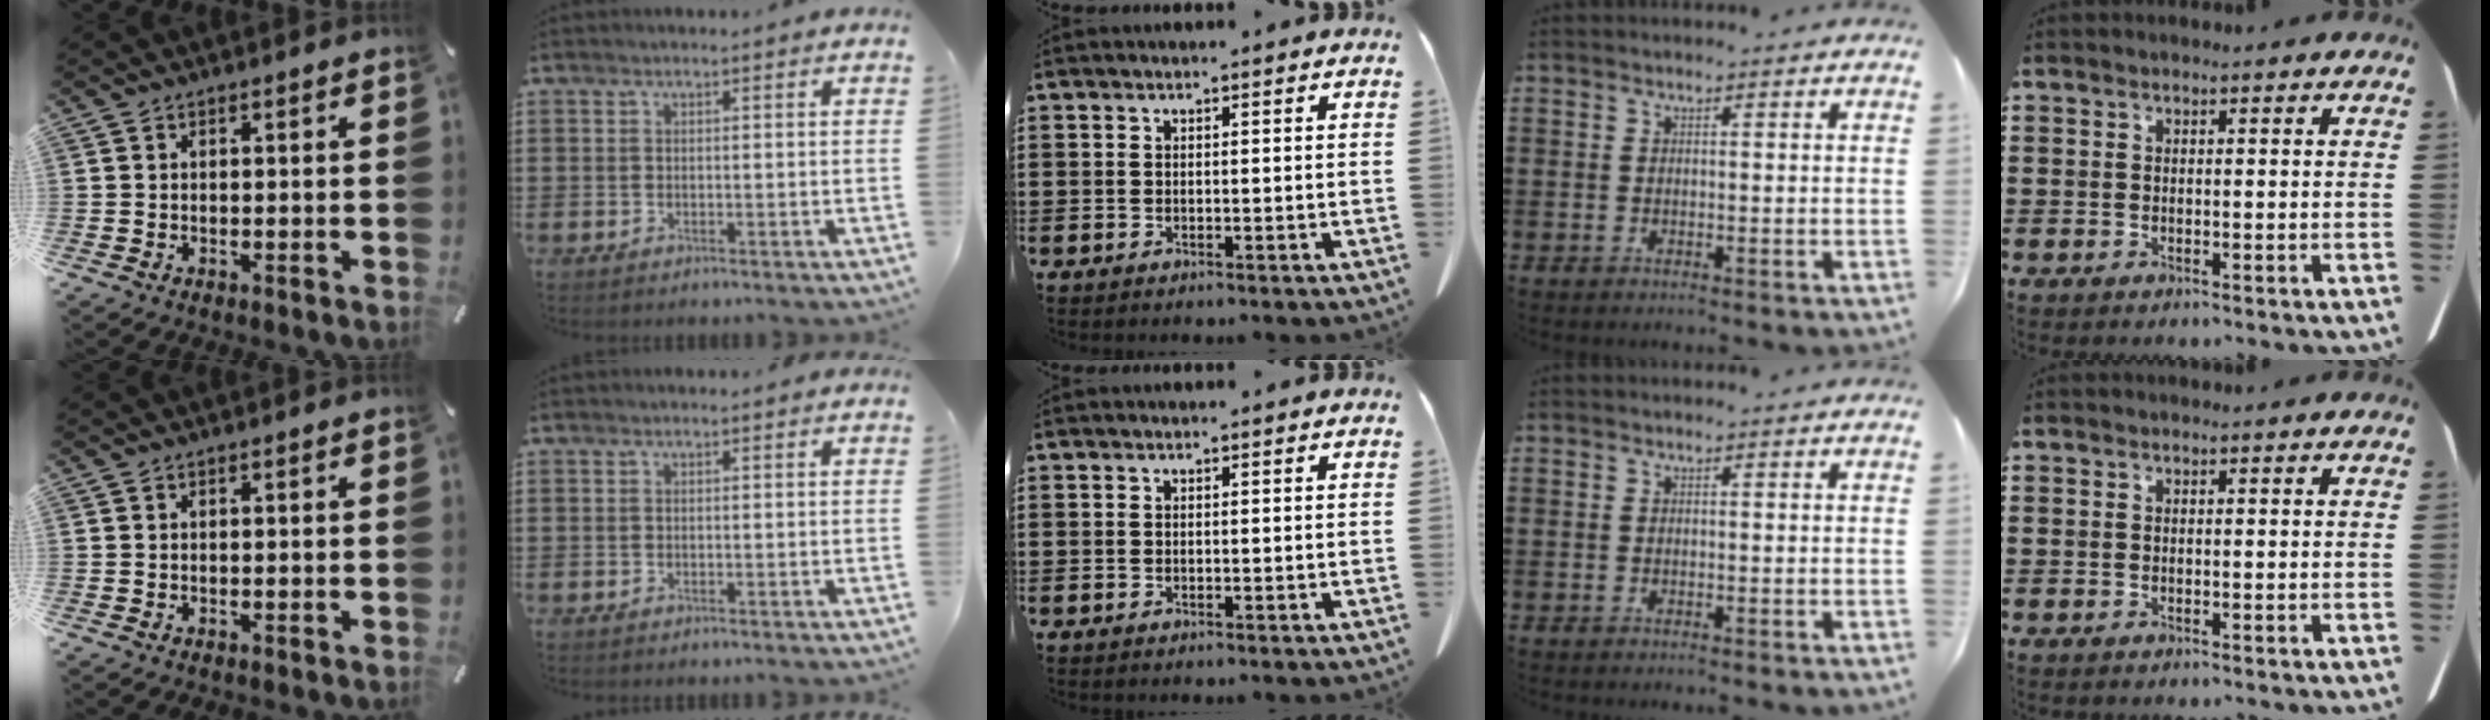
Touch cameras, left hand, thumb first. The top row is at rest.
{}